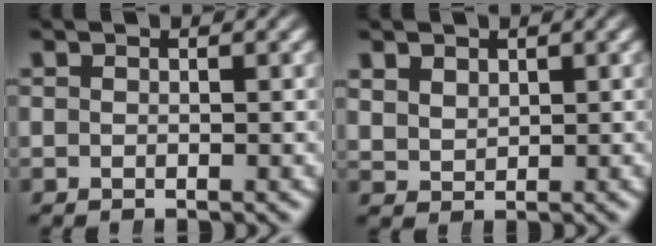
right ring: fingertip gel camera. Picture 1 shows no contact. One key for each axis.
{"total": 2.0, "fx": 1.5, "fy": 1.3, "fz": 0.5, "tx": -0.013, "ty": -0.002, "tz": 0.037}